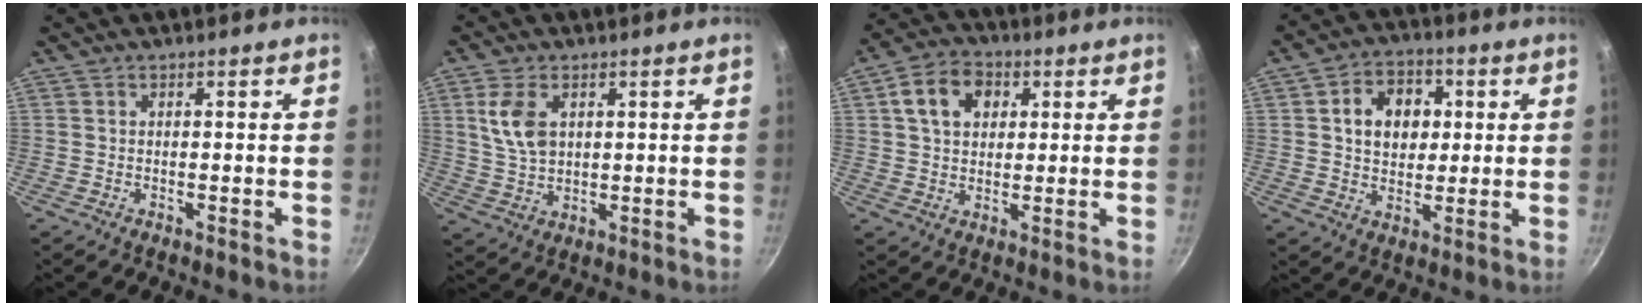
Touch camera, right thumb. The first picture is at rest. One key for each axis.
{"total": 9.1, "fx": 2.7, "fy": 5.6, "fz": 6.6, "tx": -0.123, "ty": -0.014, "tz": 0.058}
{"total": 9.3, "fx": 2.8, "fy": 7.0, "fz": 5.4, "tx": -0.074, "ty": 0.008, "tz": 0.036}
{"total": 10.4, "fx": 2.0, "fy": 8.1, "fz": 6.2, "tx": -0.066, "ty": 0.006, "tz": 0.026}